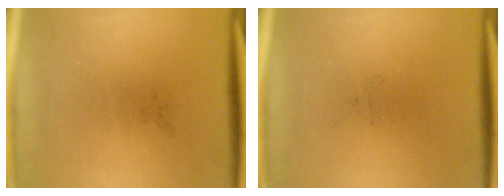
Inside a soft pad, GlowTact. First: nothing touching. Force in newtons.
{"total": 0.0}